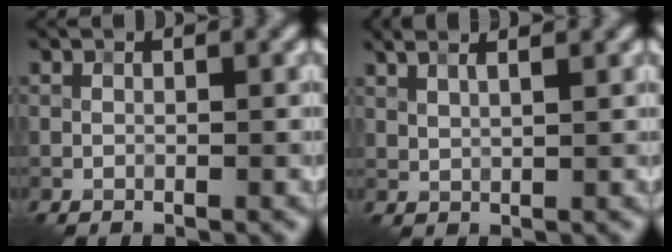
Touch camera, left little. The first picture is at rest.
{"total": 4.8, "force": [3.2, 2.0, 3.0], "torque": [-0.040, 0.043, 0.027]}